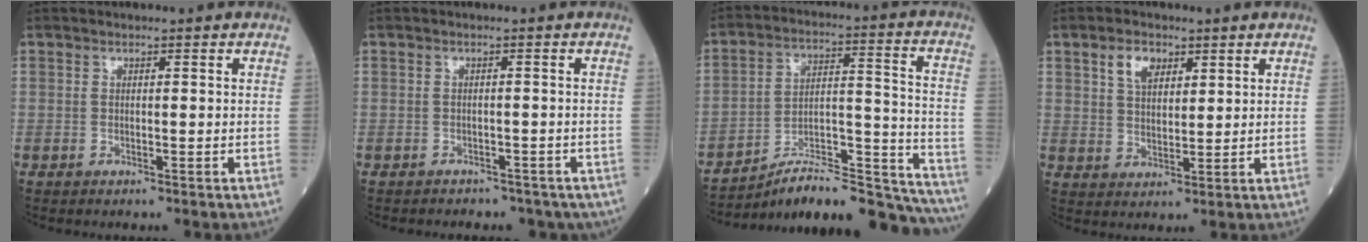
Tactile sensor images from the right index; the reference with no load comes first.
{"total": 7.3, "force": [-5.7, 4.2, 1.6], "torque": [-0.019, 0.005, -0.055]}
{"total": 23.9, "force": [-22.4, 2.0, 8.2], "torque": [-0.072, 0.035, -0.327]}
{"total": 4.8, "force": [2.5, 2.8, 3.0], "torque": [-0.056, 0.008, 0.049]}